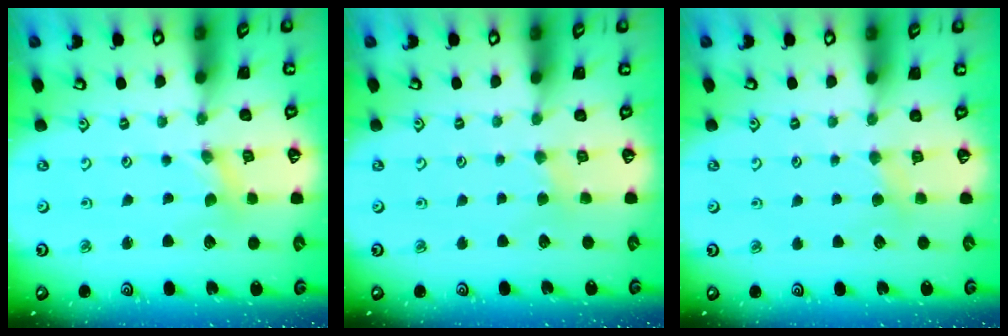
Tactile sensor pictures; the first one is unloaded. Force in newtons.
{"total": 2.2, "press": 2.2, "slide": 0.3}
{"total": 2.8, "press": 2.8, "slide": 0.5}